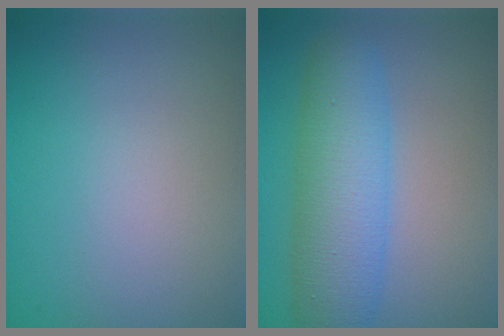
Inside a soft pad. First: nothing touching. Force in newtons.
{"total": 6.5, "press": 6.5, "slide": 0.1}